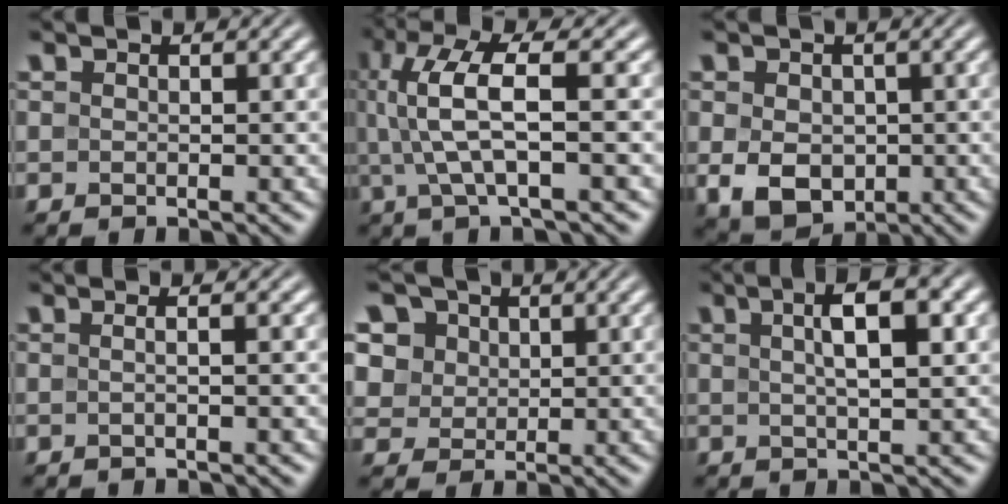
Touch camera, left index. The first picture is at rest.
{"total": 6.2, "force": [0.7, 1.5, 6.0], "torque": [-0.129, 0.009, 0.015]}
{"total": 4.9, "force": [-0.6, 3.7, 3.1], "torque": [-0.064, -0.011, -0.008]}
{"total": 2.6, "force": [0.4, 1.2, 2.2], "torque": [-0.011, 0.005, -0.025]}
{"total": 8.6, "force": [4.4, 6.5, 3.5], "torque": [-0.084, 0.020, 0.060]}
{"total": 5.3, "force": [1.5, 1.4, 4.9], "torque": [-0.076, 0.013, 0.023]}